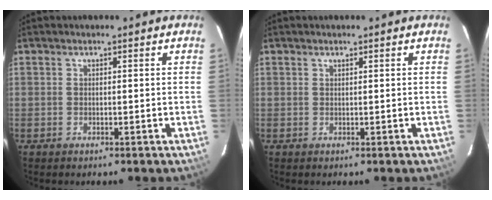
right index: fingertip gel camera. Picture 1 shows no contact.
{"total": 0.0}